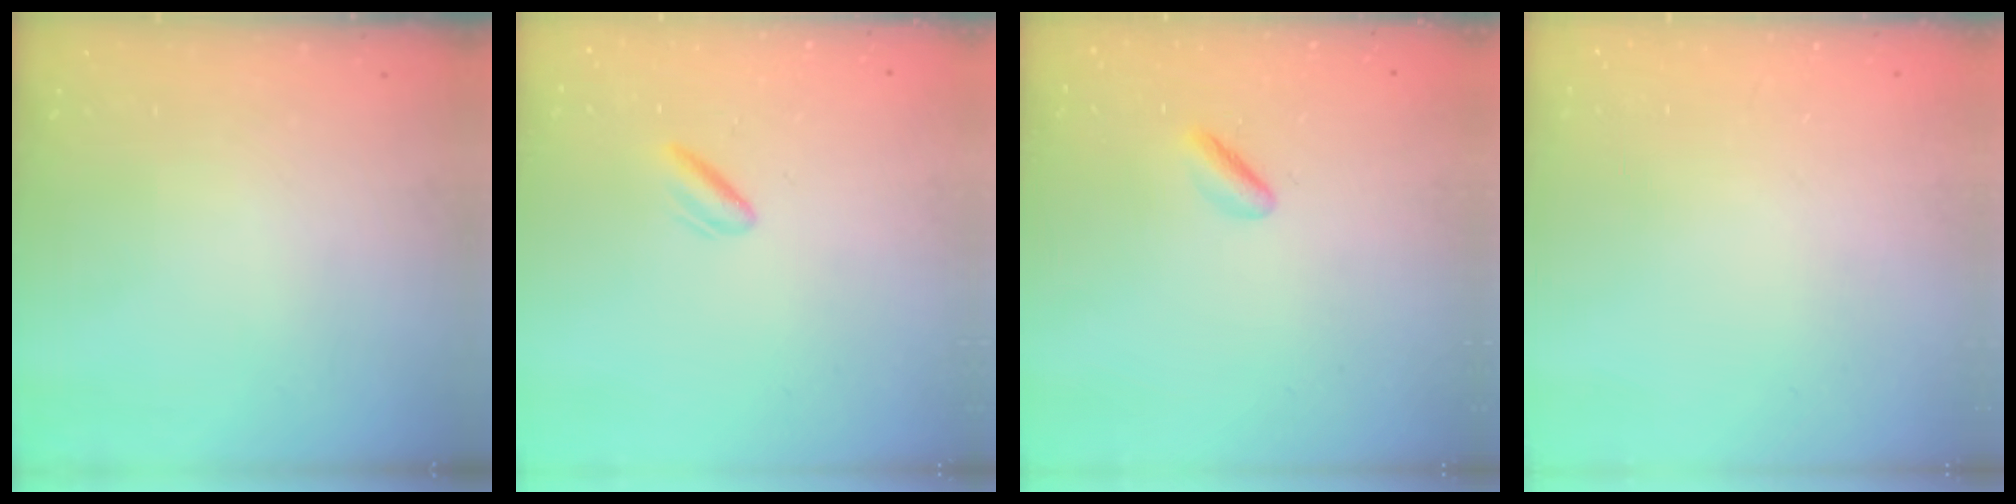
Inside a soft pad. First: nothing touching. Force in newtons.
{"total": 3.0, "press": 2.7, "slide": 1.3}
{"total": 2.3, "press": 2.2, "slide": 0.8}
{"total": 2.2, "press": 2.2, "slide": 0.1}